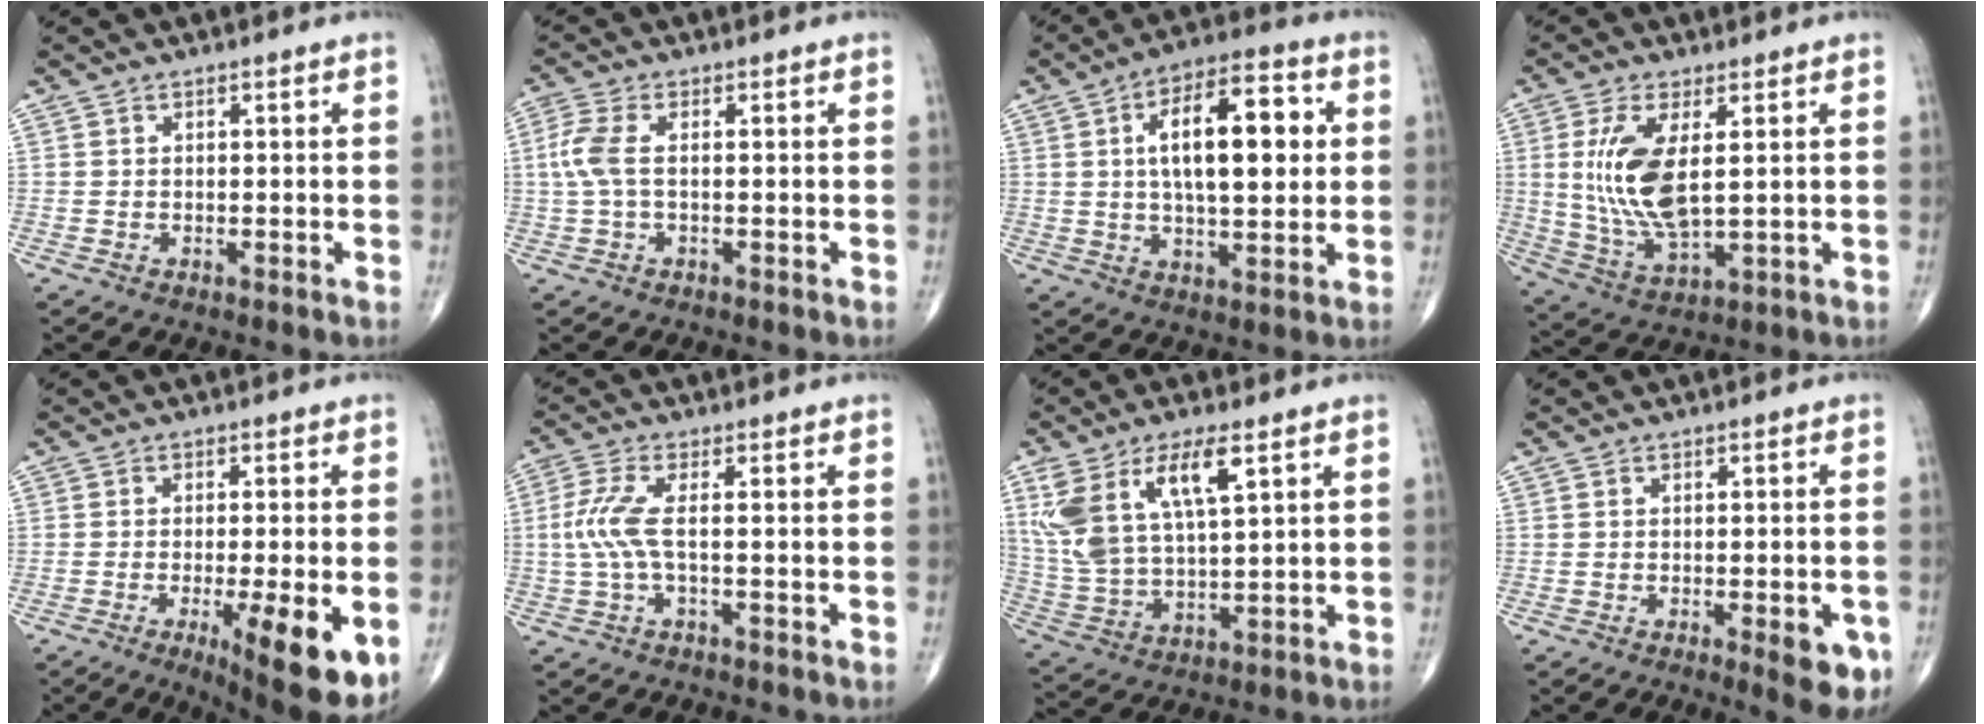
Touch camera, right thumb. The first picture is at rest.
{"total": 4.9, "force": [0.2, 2.1, 4.4], "torque": [-0.127, 0.007, -0.003]}
{"total": 16.3, "force": [3.0, 7.0, 14.4], "torque": [-0.211, 0.012, 0.044]}
{"total": 12.6, "force": [2.2, 5.1, 11.3], "torque": [-0.238, -0.019, 0.054]}
{"total": 13.8, "force": [-4.3, 3.2, 12.7], "torque": [-0.159, -0.016, -0.054]}
{"total": 5.5, "force": [-0.3, 1.1, 5.4], "torque": [-0.153, 0.008, -0.013]}
{"total": 14.6, "force": [6.4, 5.8, 11.8], "torque": [-0.242, -0.014, 0.132]}
{"total": 7.4, "force": [-2.8, 2.3, 6.4], "torque": [-0.062, -0.004, -0.030]}